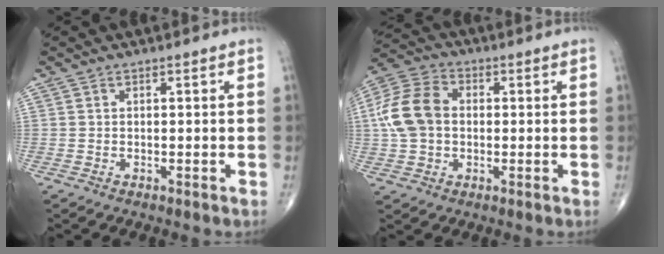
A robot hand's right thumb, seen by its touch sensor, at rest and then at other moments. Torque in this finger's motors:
{"motor_torque": [-0.04, 0.30, 0.14, -0.09, 0.11]}